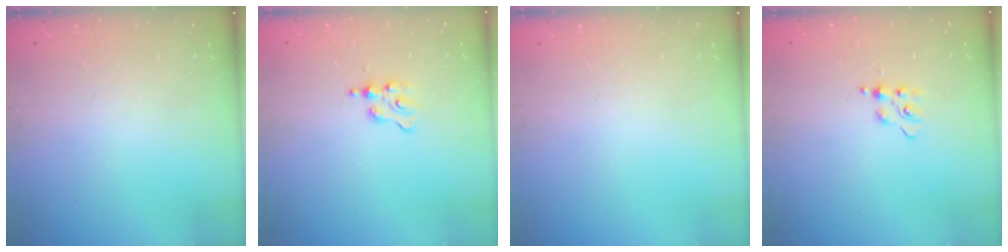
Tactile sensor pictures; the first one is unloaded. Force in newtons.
{"total": 2.5, "press": 2.5, "slide": 0.3}
{"total": 0.0}
{"total": 5.6, "press": 5.6, "slide": 0.5}